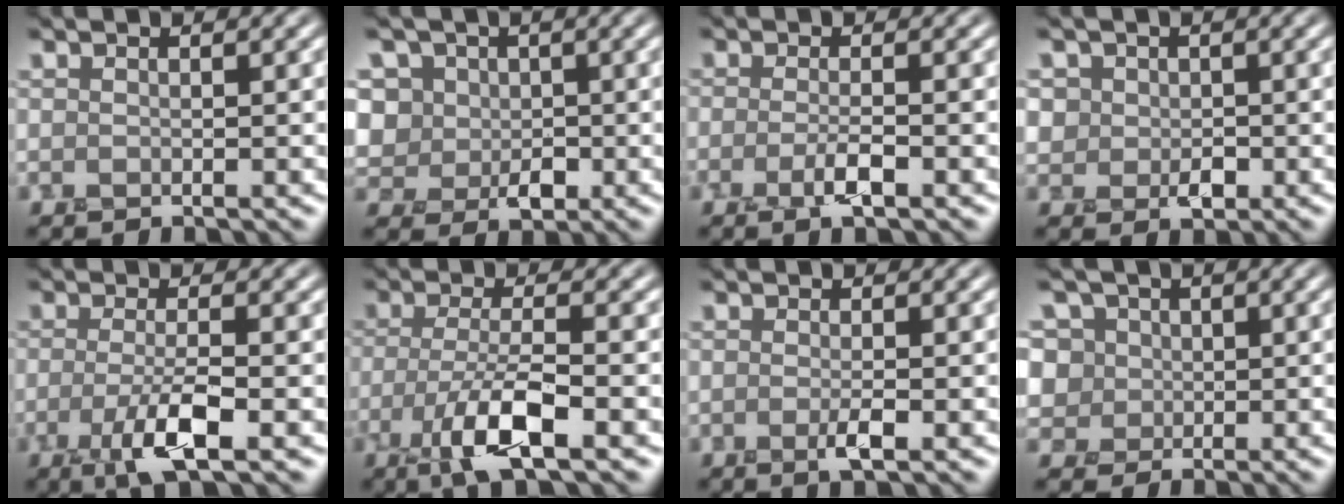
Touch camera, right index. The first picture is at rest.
{"total": 6.1, "force": [2.2, 5.1, 2.4], "torque": [-0.052, 0.021, 0.026]}
{"total": 1.9, "force": [-0.9, 0.3, 1.6], "torque": [-0.037, -0.001, -0.021]}
{"total": 1.9, "force": [0.2, 1.8, 0.4], "torque": [-0.007, 0.001, 0.001]}
{"total": 3.8, "force": [-1.4, 0.8, 3.4], "torque": [-0.071, -0.004, -0.028]}
{"total": 5.1, "force": [-2.4, 1.3, 4.3], "torque": [-0.094, -0.001, -0.049]}
{"total": 1.1, "force": [-0.3, 0.1, 1.0], "torque": [-0.023, -0.002, -0.007]}
{"total": 7.8, "force": [4.1, 5.9, 3.0], "torque": [-0.065, 0.032, 0.046]}